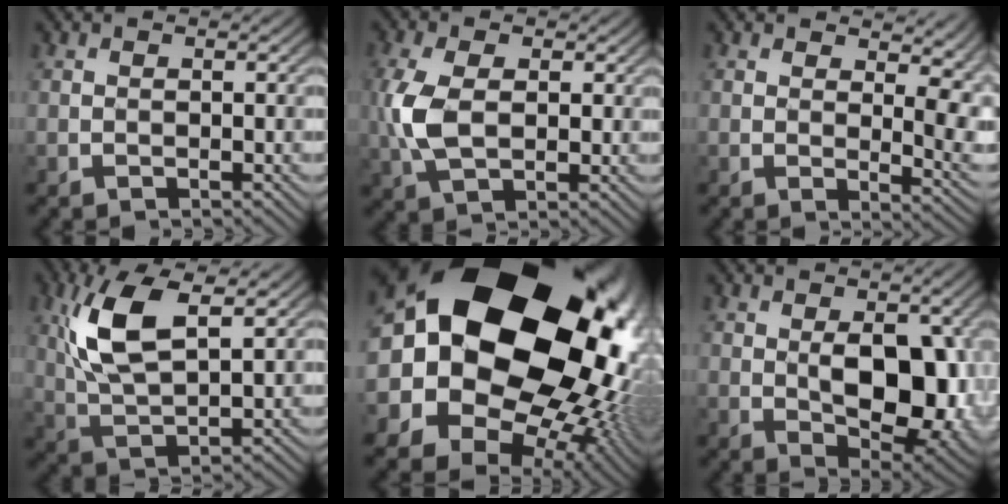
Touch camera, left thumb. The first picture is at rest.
{"total": 8.3, "force": [0.2, 5.5, 6.3], "torque": [-0.167, 0.002, 0.003]}
{"total": 9.9, "force": [4.5, 5.0, 7.3], "torque": [-0.110, 0.002, 0.080]}
{"total": 11.5, "force": [4.0, 5.5, 9.2], "torque": [-0.208, 0.010, 0.079]}
{"total": 24.8, "force": [5.5, 20.4, 12.9], "torque": [-0.278, -0.021, 0.078]}
{"total": 12.3, "force": [-0.8, 6.9, 10.1], "torque": [-0.139, -0.008, -0.008]}